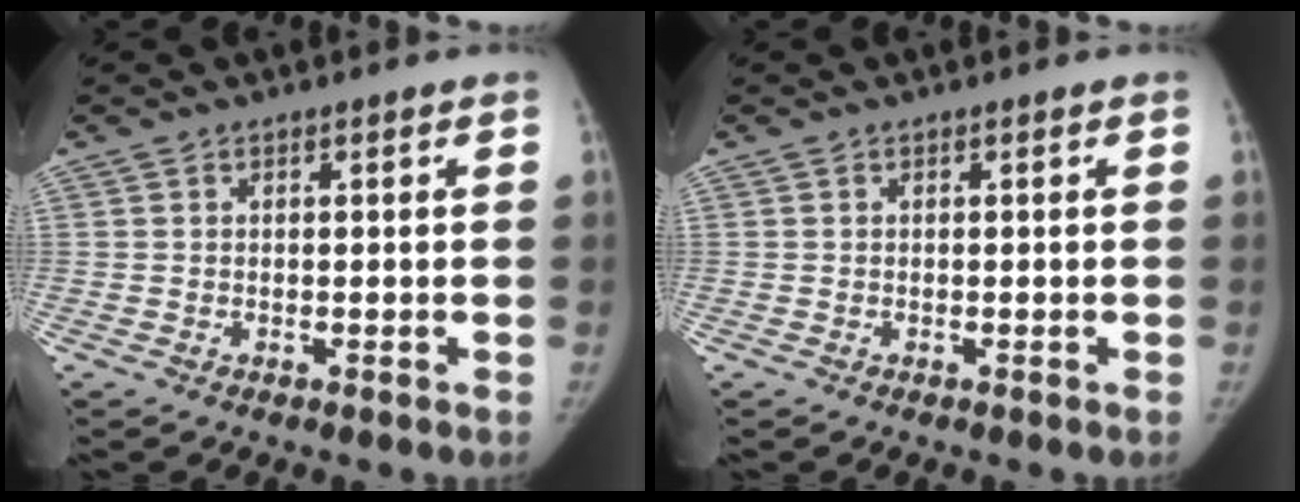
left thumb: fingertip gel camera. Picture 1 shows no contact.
{"total": 0.0}